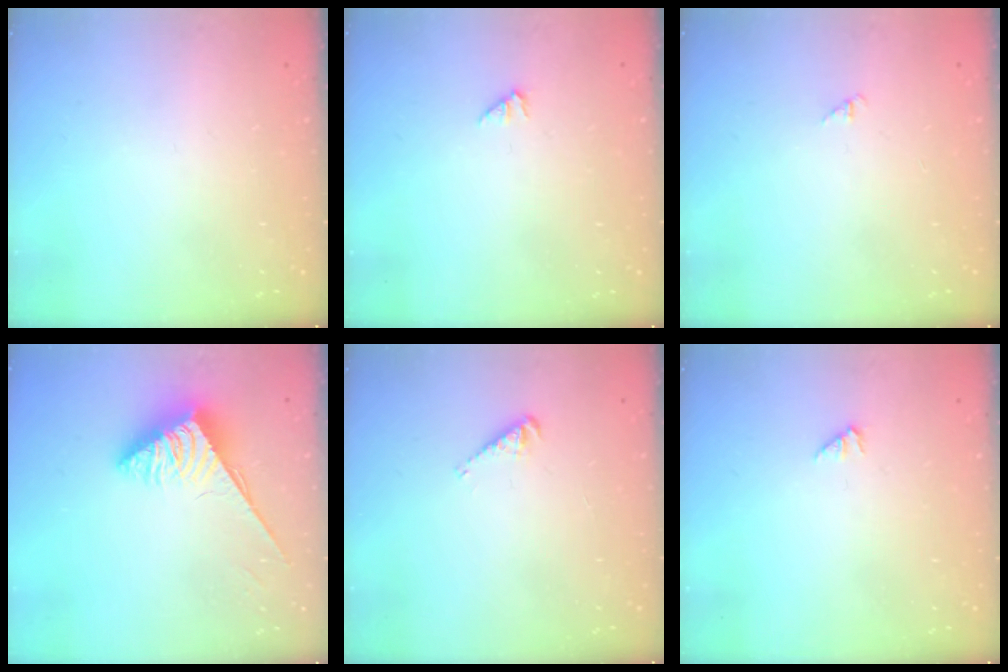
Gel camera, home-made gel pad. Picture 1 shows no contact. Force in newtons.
{"total": 0.0}
{"total": 1.2, "press": 1.1, "slide": 0.3}
{"total": 3.8, "press": 3.8, "slide": 0.6}
{"total": 2.9, "press": 2.9, "slide": 0.3}
{"total": 0.0}